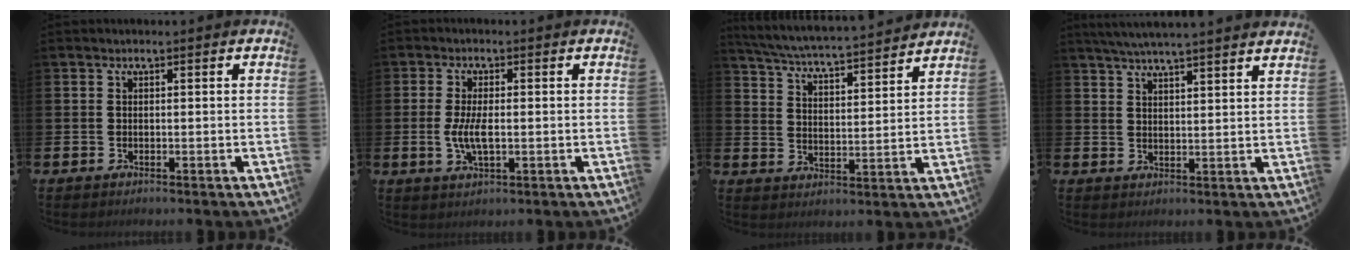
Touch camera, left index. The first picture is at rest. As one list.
[{"total": 4.3, "force": [-0.3, 1.6, 4.0], "torque": [-0.088, -0.001, -0.011]}, {"total": 5.4, "force": [5.2, -0.2, 1.2], "torque": [-0.045, -0.047, 0.086]}, {"total": 4.9, "force": [4.7, -0.6, 1.1], "torque": [-0.039, -0.017, 0.086]}]